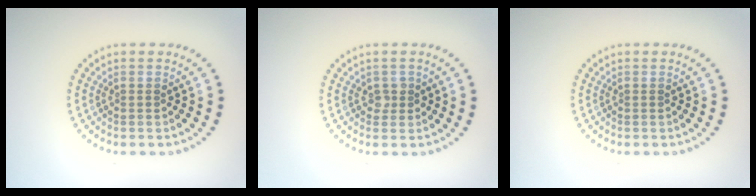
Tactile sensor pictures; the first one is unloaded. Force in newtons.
{"total": 1.0, "press": 1.0, "slide": 0.3}
{"total": 0.0}